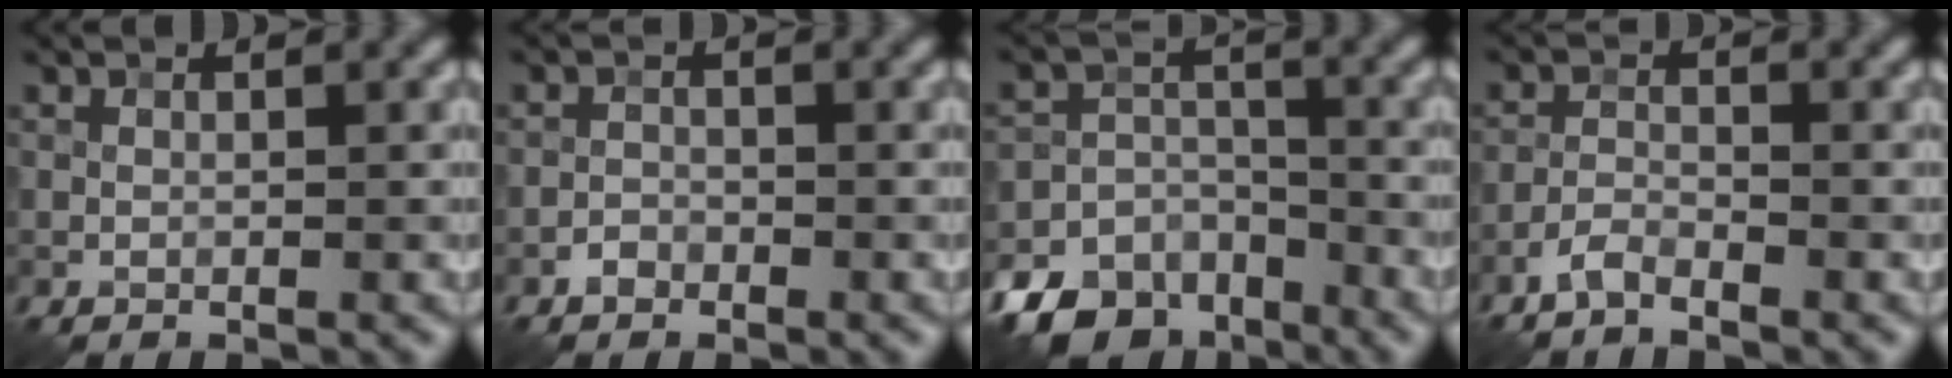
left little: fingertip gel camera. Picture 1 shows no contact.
{"total": 1.2, "force": [-1.0, 0.7, 0.3], "torque": [-0.001, 0.004, -0.020]}
{"total": 10.0, "force": [-7.3, 6.2, 2.8], "torque": [-0.038, -0.018, -0.118]}
{"total": 1.8, "force": [-1.6, 0.3, 0.8], "torque": [-0.020, 0.005, -0.039]}